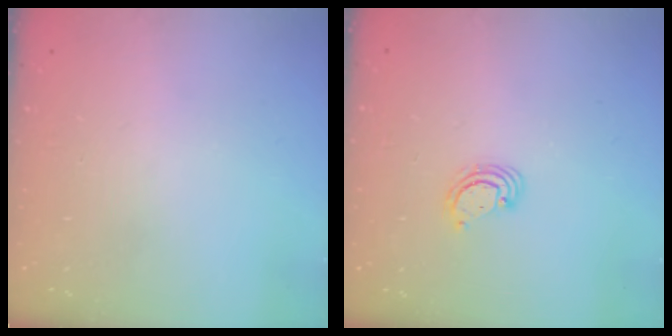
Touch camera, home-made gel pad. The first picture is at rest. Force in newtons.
{"total": 2.5, "press": 2.5, "slide": 0.3}